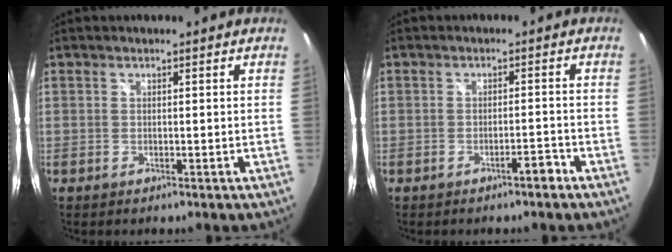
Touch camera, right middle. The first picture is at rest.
{"total": 2.4, "force": [-1.8, 0.4, 1.5], "torque": [-0.026, 0.002, -0.028]}